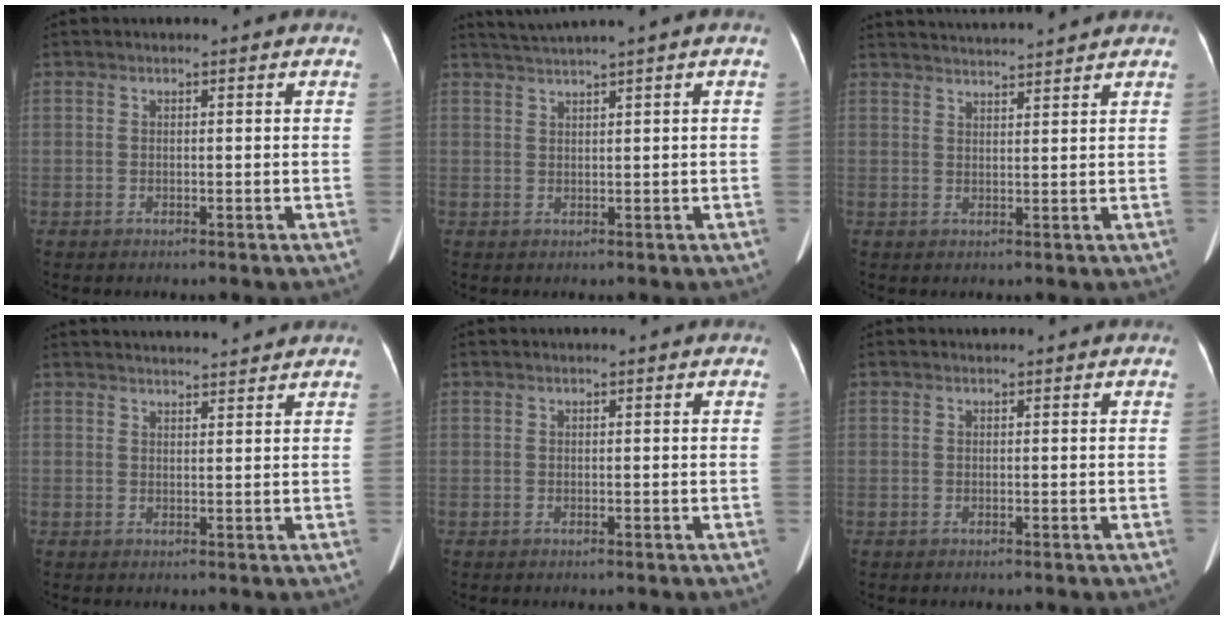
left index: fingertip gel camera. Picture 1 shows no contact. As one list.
[{"total": 1.9, "force": [1.6, -0.7, 0.8], "torque": [-0.017, 0.012, 0.042]}, {"total": 5.8, "force": [5.7, -0.6, 1.0], "torque": [-0.021, 0.016, 0.086]}, {"total": 7.1, "force": [6.9, 0.5, 1.4], "torque": [-0.020, 0.018, 0.086]}, {"total": 0.0}, {"total": 0.0}]